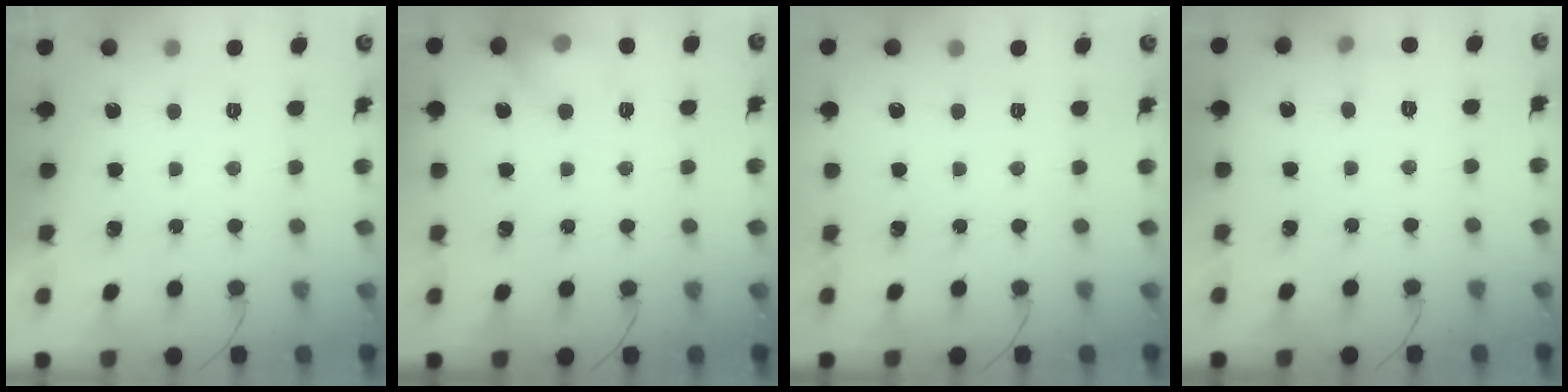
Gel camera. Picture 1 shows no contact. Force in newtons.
{"total": 10.5, "press": 9.0, "slide": 5.4}
{"total": 0.0}
{"total": 4.4, "press": 4.2, "slide": 1.3}